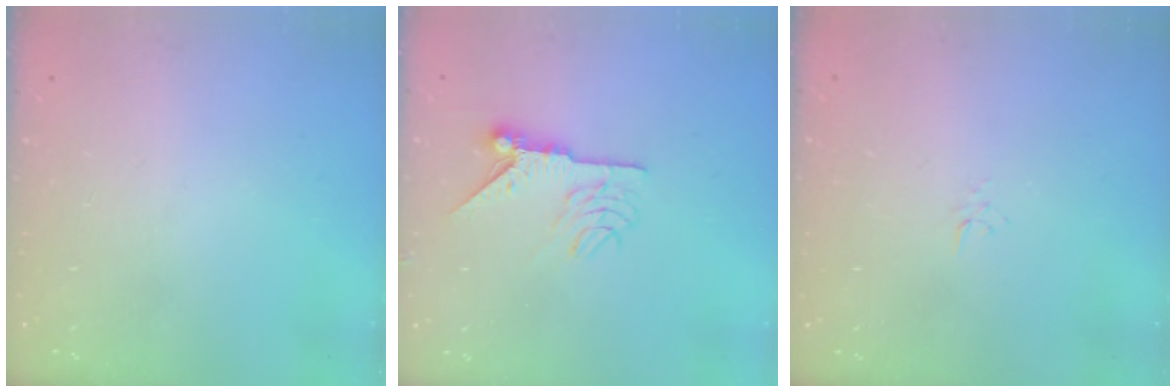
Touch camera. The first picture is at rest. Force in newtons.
{"total": 11.4, "press": 11.4, "slide": 0.8}
{"total": 2.6, "press": 2.6, "slide": 0.3}